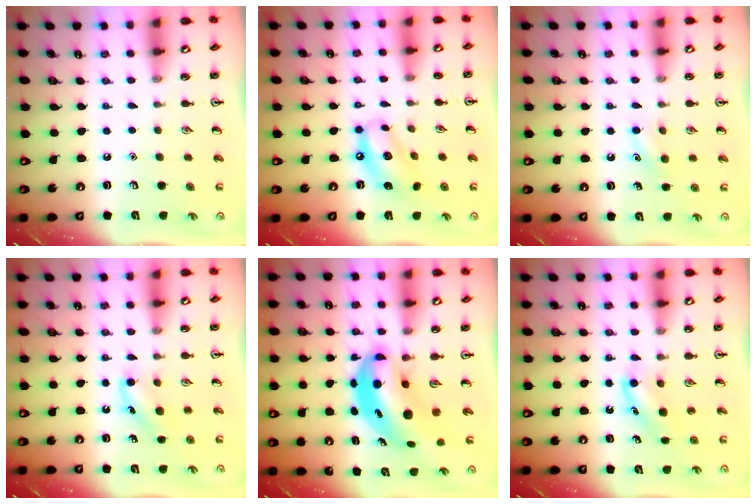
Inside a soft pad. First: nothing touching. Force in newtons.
{"total": 10.5, "press": 10.2, "slide": 2.7}
{"total": 6.8, "press": 6.5, "slide": 1.9}
{"total": 5.1, "press": 4.8, "slide": 1.6}
{"total": 8.0, "press": 7.7, "slide": 2.2}
{"total": 5.2, "press": 5.0, "slide": 1.4}